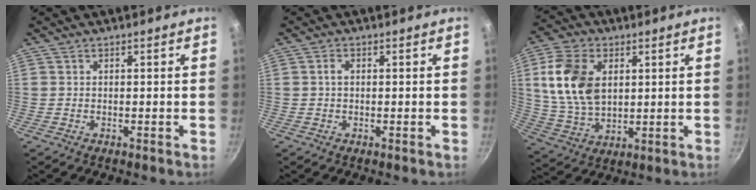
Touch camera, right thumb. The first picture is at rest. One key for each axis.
{"total": 1.4, "fx": 0.2, "fy": 0.9, "fz": 1.1, "tx": -0.020, "ty": 0.005, "tz": 0.002}
{"total": 14.6, "fx": 3.3, "fy": 9.6, "fz": 10.5, "tx": -0.184, "ty": -0.010, "tz": 0.071}